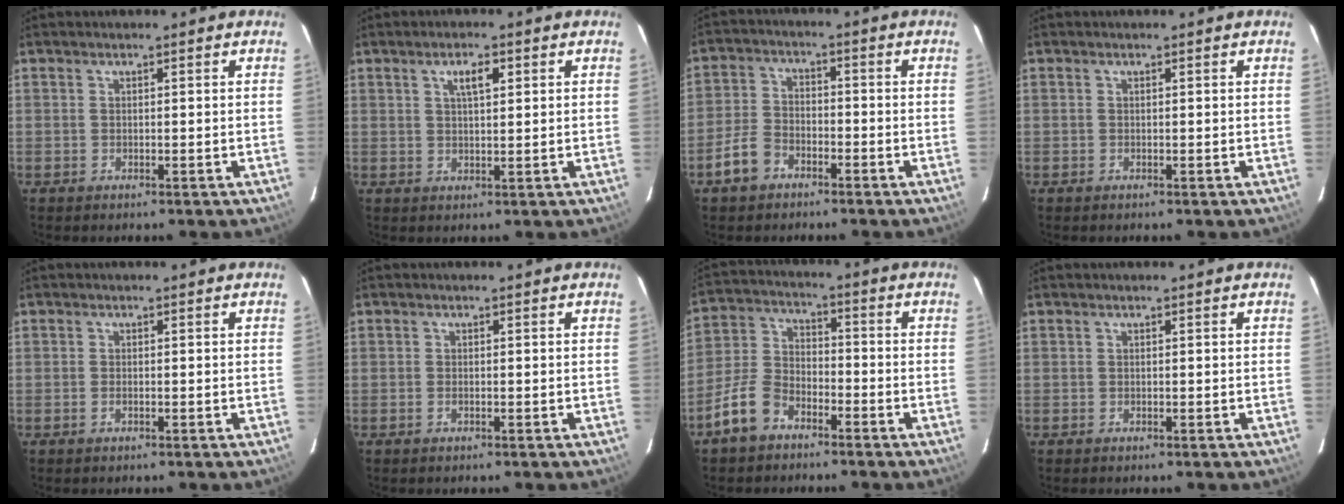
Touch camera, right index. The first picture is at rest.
{"total": 3.6, "force": [1.5, 1.2, 3.1], "torque": [-0.053, 0.007, 0.027]}
{"total": 6.3, "force": [-4.0, 4.0, 2.9], "torque": [-0.071, 0.014, -0.074]}
{"total": 0.0}
{"total": 0.8, "force": [-0.4, 0.4, 0.6], "torque": [-0.011, 0.000, -0.007]}
{"total": 0.6, "force": [-0.3, 0.3, 0.5], "torque": [-0.008, 0.001, -0.005]}
{"total": 9.1, "force": [-6.1, 5.2, 4.3], "torque": [-0.102, 0.020, -0.118]}
{"total": 0.0}